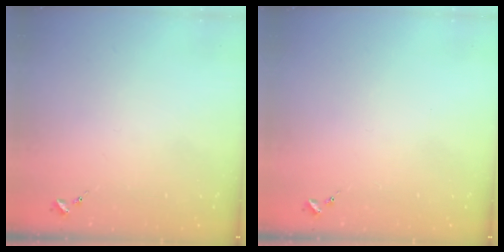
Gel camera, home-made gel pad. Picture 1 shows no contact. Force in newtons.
{"total": 0.0}